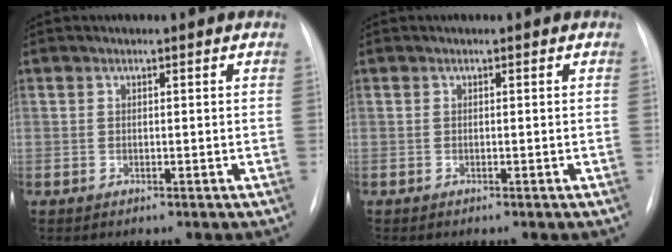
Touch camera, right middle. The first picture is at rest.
{"total": 0.0}